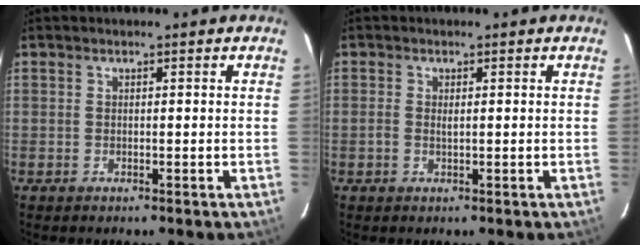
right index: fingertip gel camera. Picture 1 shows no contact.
{"total": 1.1, "force": [0.0, 0.5, 1.0], "torque": [-0.021, 0.000, -0.001]}